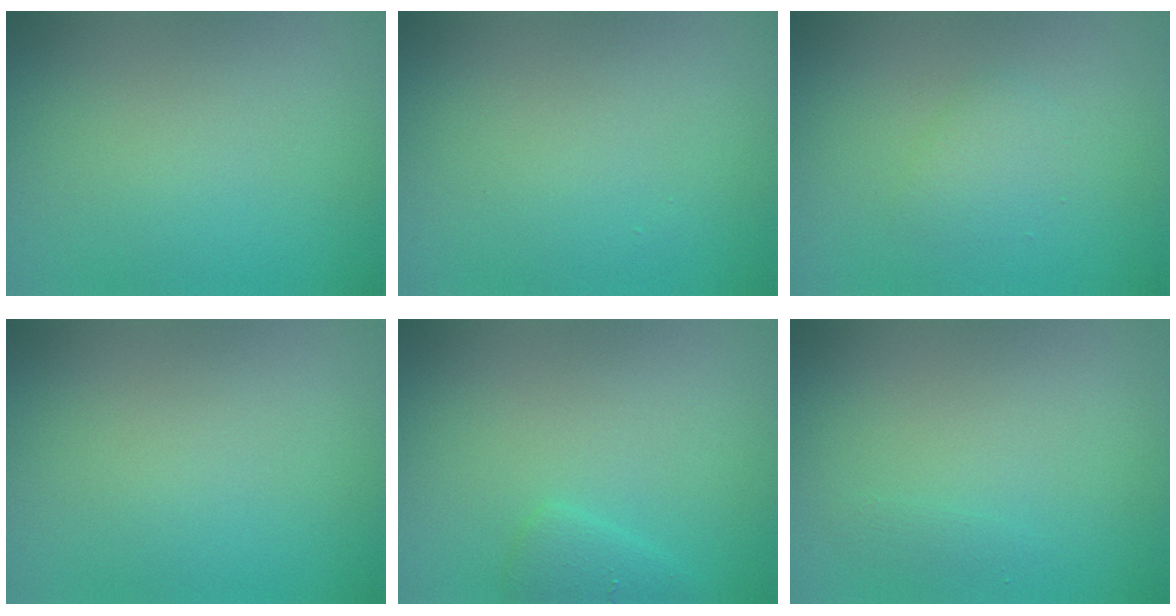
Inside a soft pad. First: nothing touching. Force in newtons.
{"total": 0.0}
{"total": 1.4, "press": 1.4, "slide": 0.0}
{"total": 0.0}
{"total": 1.4, "press": 1.4, "slide": 0.1}
{"total": 0.5, "press": 0.5, "slide": 0.1}